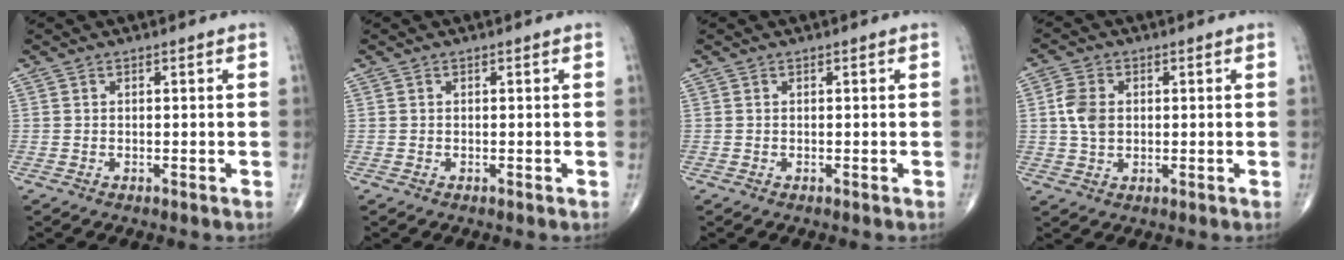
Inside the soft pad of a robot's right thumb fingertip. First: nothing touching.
{"total": 0.0}
{"total": 0.0}
{"total": 5.5, "force": [0.6, 4.0, 3.7], "torque": [-0.071, 0.001, 0.011]}